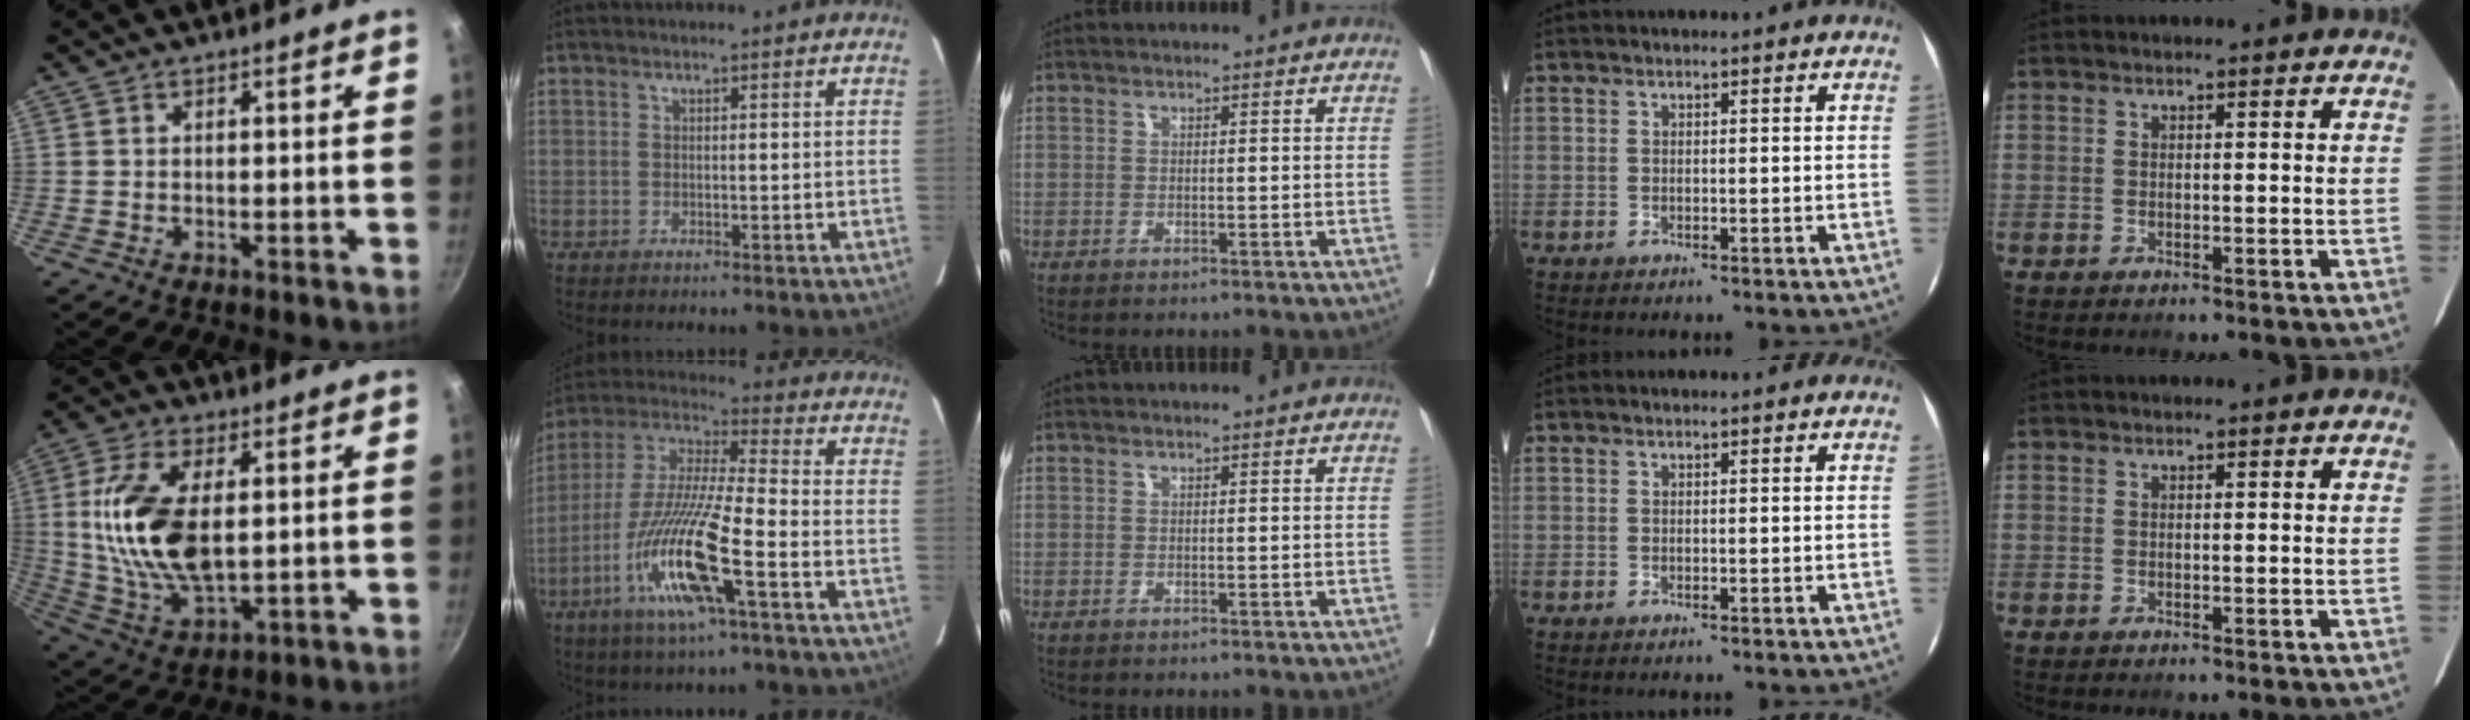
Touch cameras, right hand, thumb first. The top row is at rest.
{"thumb": {"total": 17.5, "force": [2.0, 8.8, 15.0], "torque": [-0.301, -0.012, 0.045]}, "index": {"total": 16.6, "force": [-6.7, 1.2, 15.2], "torque": [-0.314, -0.015, -0.128]}}